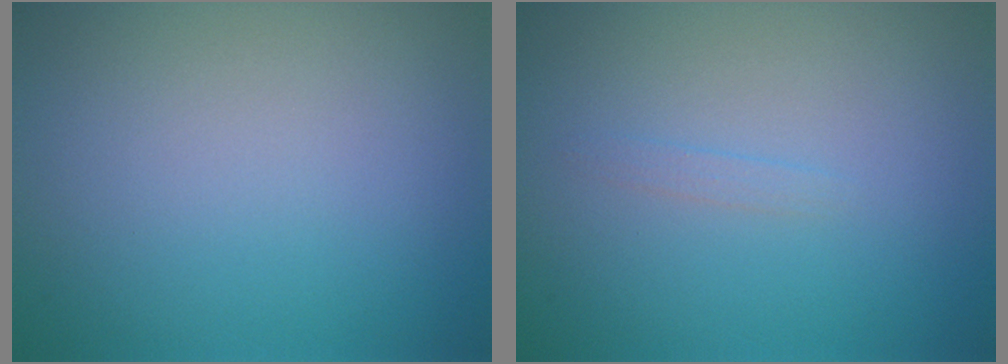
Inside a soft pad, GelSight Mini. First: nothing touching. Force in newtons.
{"total": 0.6, "press": 0.6, "slide": 0.1}